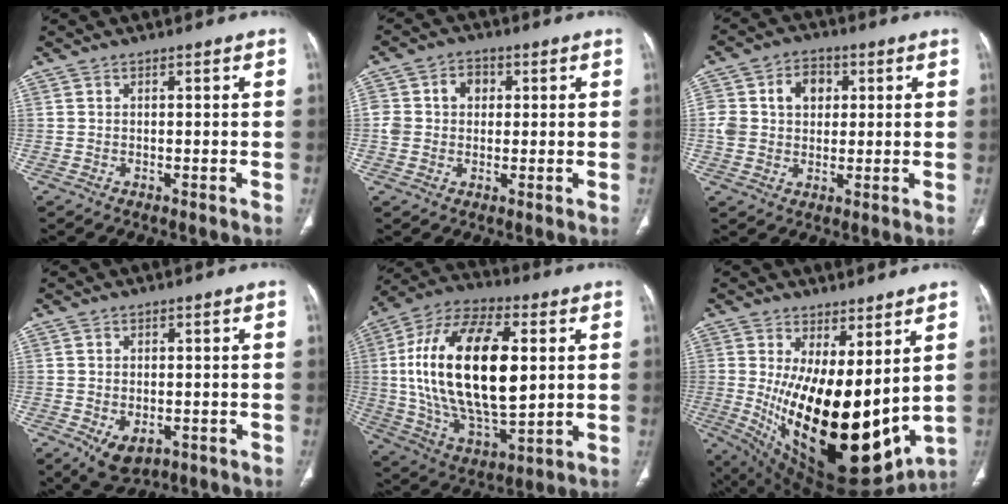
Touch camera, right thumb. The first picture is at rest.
{"total": 6.8, "force": [1.2, 5.6, 3.5], "torque": [-0.041, 0.012, 0.022]}
{"total": 9.7, "force": [2.2, 7.6, 5.6], "torque": [-0.073, 0.008, 0.040]}
{"total": 6.5, "force": [-2.2, 4.3, 4.4], "torque": [-0.067, 0.000, -0.019]}
{"total": 27.1, "force": [3.5, 13.1, 23.5], "torque": [-0.429, -0.008, 0.060]}
{"total": 23.5, "force": [2.0, 10.3, 21.0], "torque": [-0.333, -0.066, 0.064]}